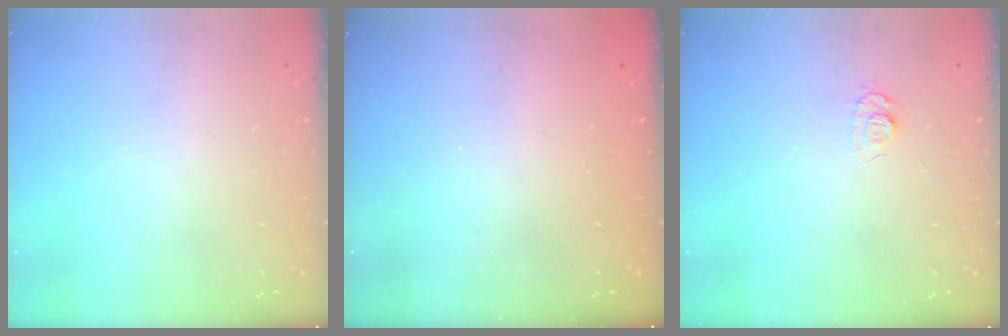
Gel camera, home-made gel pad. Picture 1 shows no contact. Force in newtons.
{"total": 2.1, "press": 2.0, "slide": 0.7}
{"total": 5.8, "press": 5.8, "slide": 0.7}